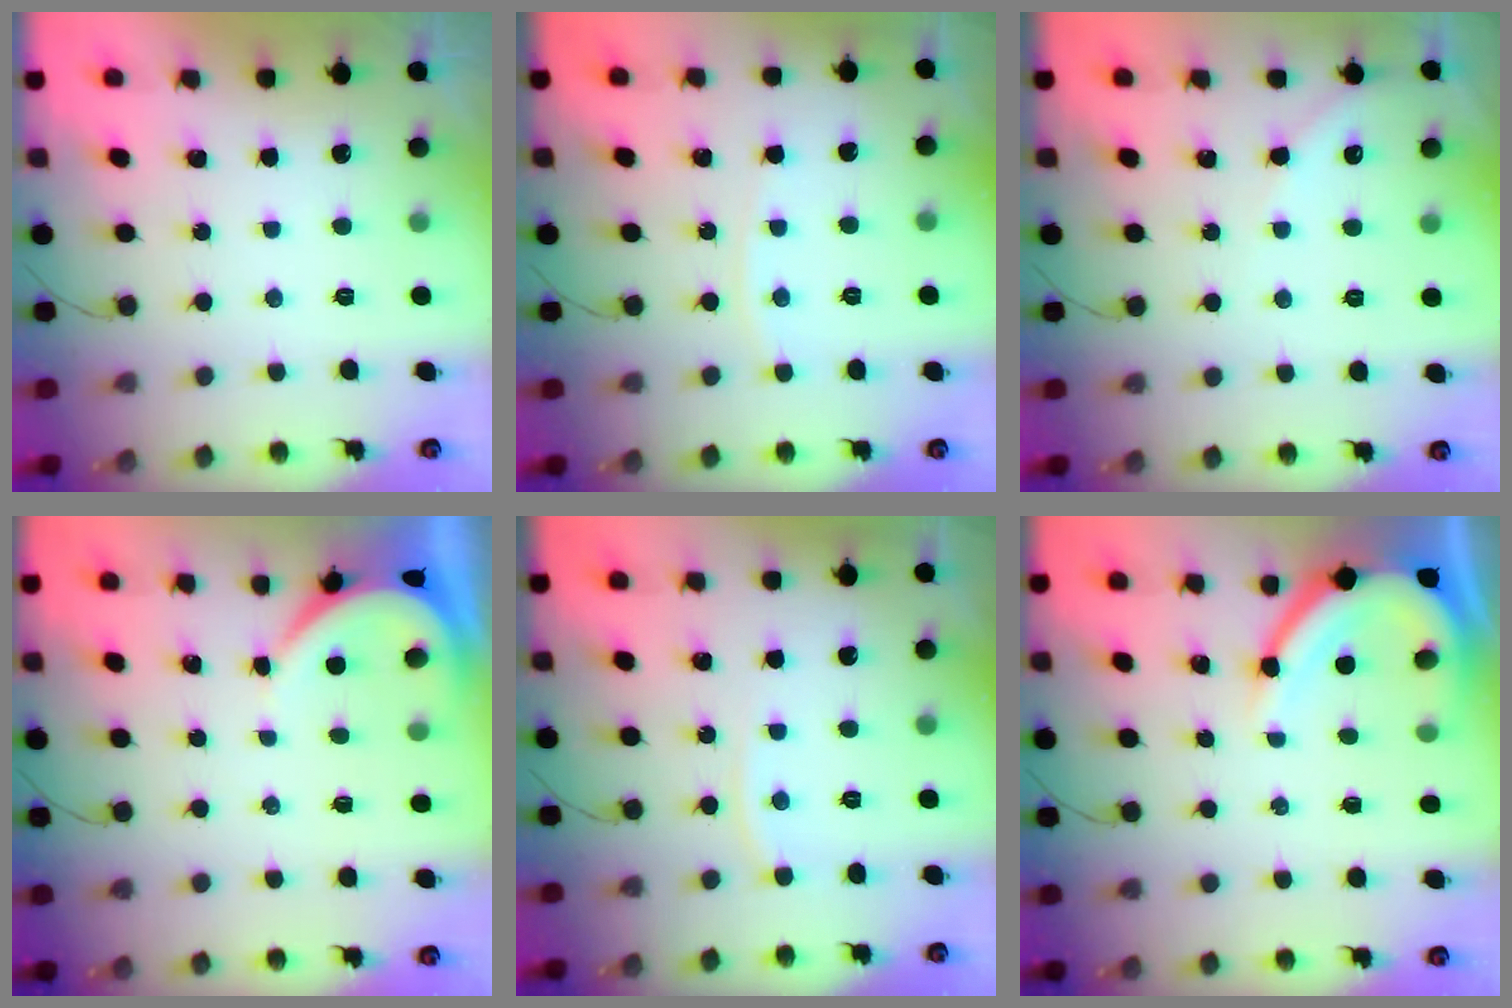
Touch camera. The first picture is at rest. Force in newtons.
{"total": 2.3, "press": 2.2, "slide": 0.3}
{"total": 3.1, "press": 3.1, "slide": 0.5}
{"total": 3.6, "press": 3.5, "slide": 0.5}
{"total": 3.1, "press": 3.1, "slide": 0.3}
{"total": 11.3, "press": 11.2, "slide": 0.8}